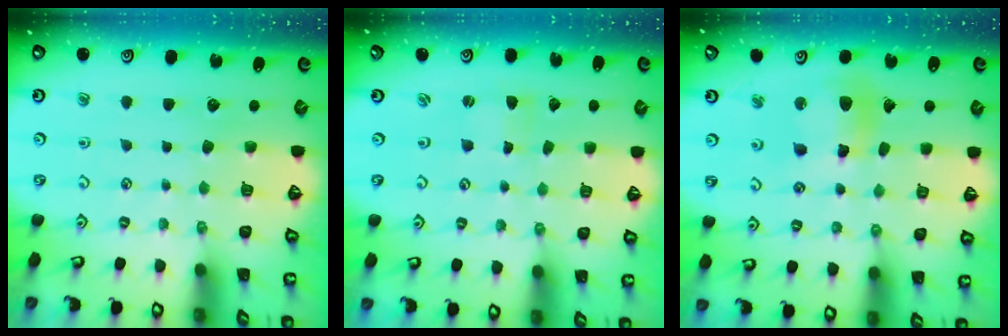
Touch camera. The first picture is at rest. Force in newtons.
{"total": 0.8, "press": 0.8, "slide": 0.0}
{"total": 10.4, "press": 10.2, "slide": 2.0}